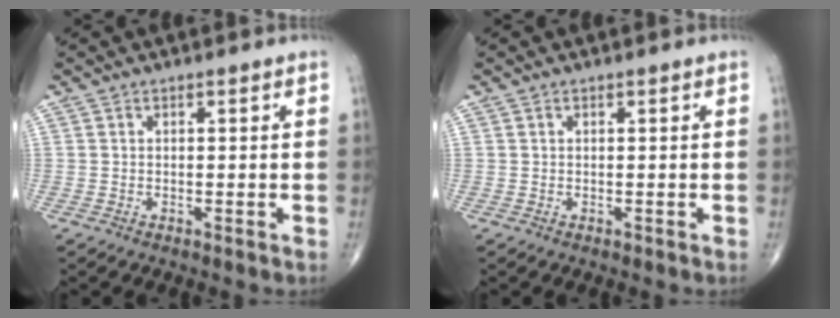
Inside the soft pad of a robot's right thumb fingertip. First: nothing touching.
{"total": 0.0}